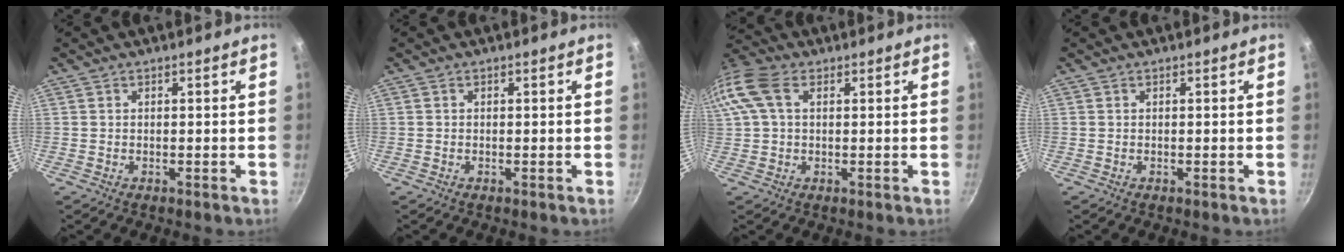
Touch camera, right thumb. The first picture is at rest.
{"total": 0.0}
{"total": 11.4, "force": [3.3, 7.3, 8.1], "torque": [-0.177, 0.031, 0.052]}
{"total": 0.0}